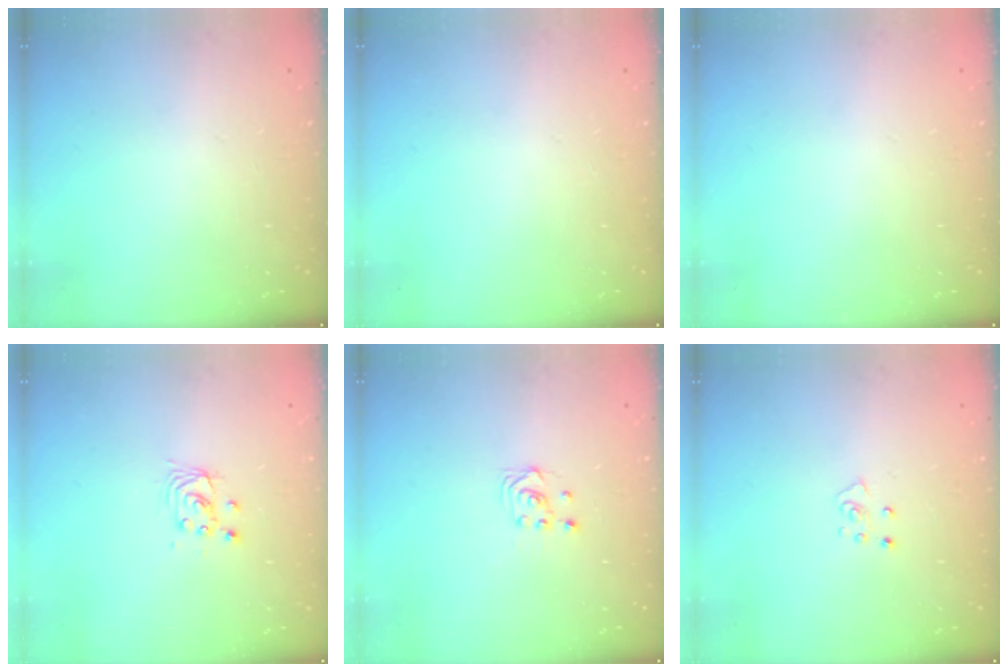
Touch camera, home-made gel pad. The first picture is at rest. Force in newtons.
{"total": 0.0}
{"total": 0.0}
{"total": 2.7, "press": 2.7, "slide": 0.2}
{"total": 2.9, "press": 2.6, "slide": 1.4}
{"total": 4.2, "press": 4.1, "slide": 0.5}